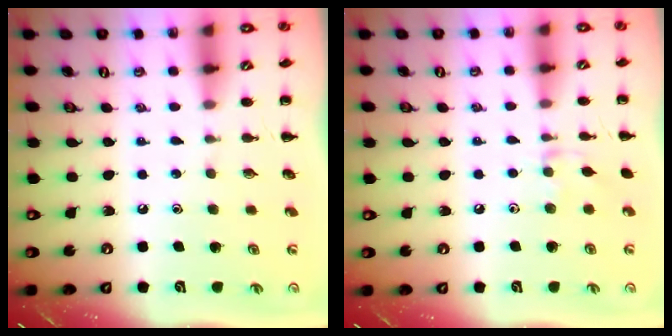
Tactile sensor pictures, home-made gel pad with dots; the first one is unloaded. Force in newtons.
{"total": 5.0, "press": 4.9, "slide": 1.0}